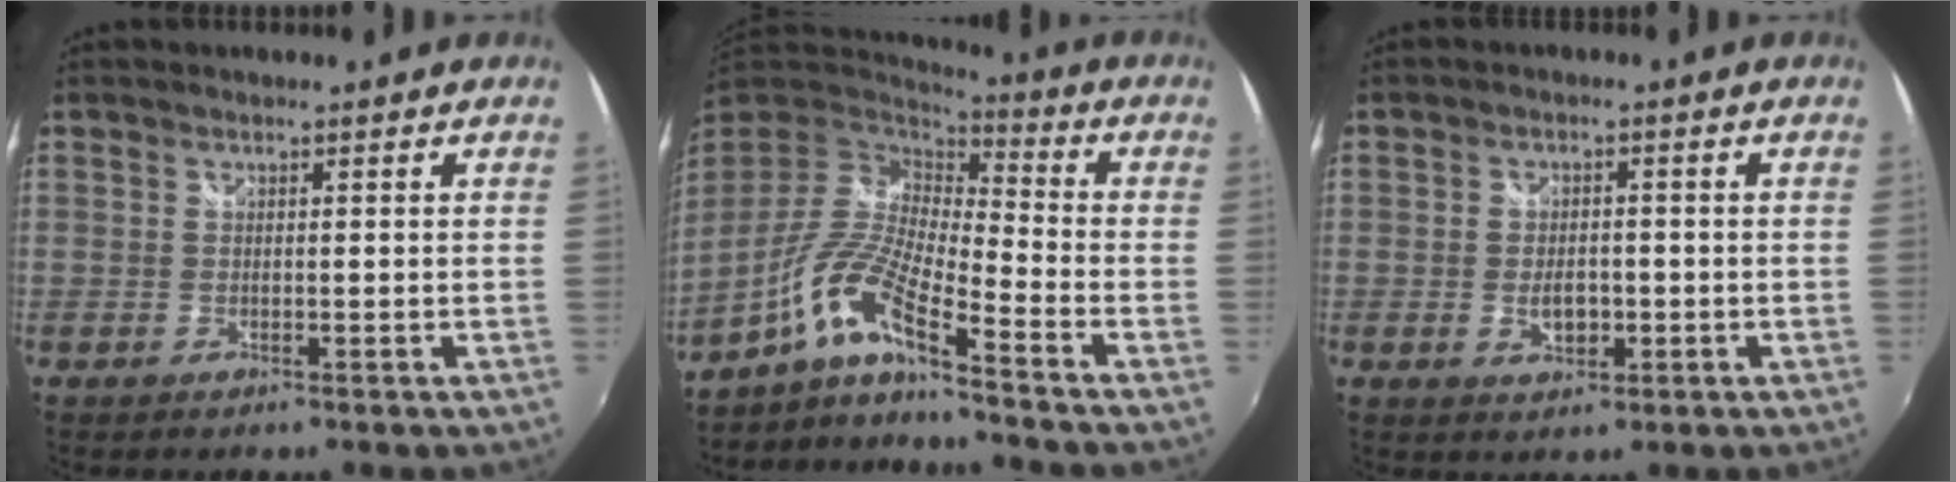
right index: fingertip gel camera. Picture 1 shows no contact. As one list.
[{"total": 13.1, "force": [-8.4, 1.3, 10.0], "torque": [-0.194, -0.009, -0.176]}, {"total": 4.4, "force": [-1.0, 2.8, 3.2], "torque": [-0.059, -0.004, -0.015]}]